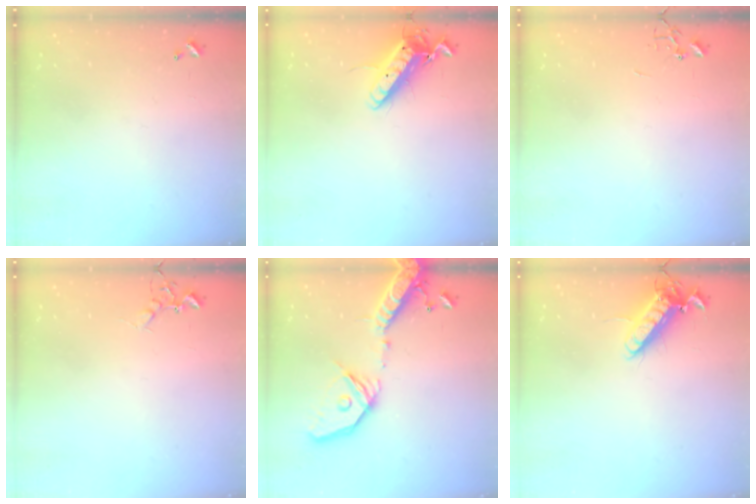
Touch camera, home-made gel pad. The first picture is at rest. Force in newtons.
{"total": 13.6, "press": 13.4, "slide": 2.0}
{"total": 0.0}
{"total": 5.8, "press": 5.7, "slide": 1.0}
{"total": 21.3, "press": 20.9, "slide": 4.1}
{"total": 12.6, "press": 12.4, "slide": 2.4}